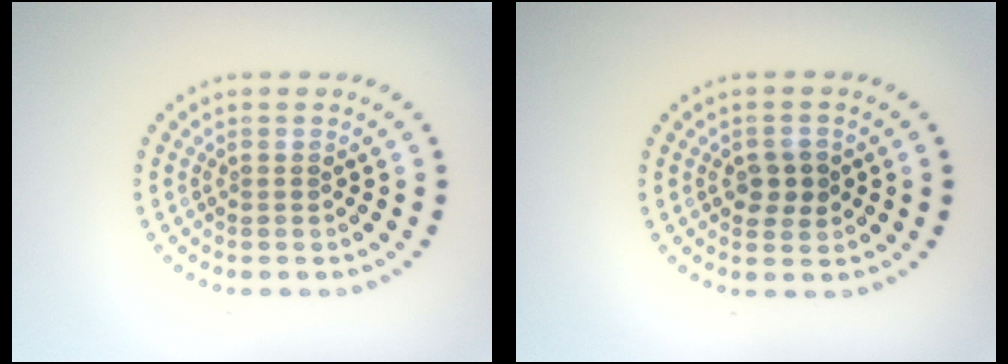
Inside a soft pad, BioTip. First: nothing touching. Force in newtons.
{"total": 2.1, "press": 2.1, "slide": 0.3}